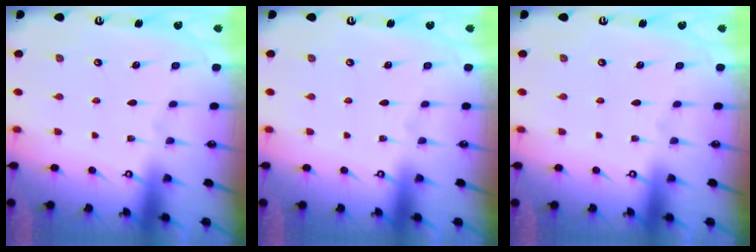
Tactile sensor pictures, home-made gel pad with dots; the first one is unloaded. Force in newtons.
{"total": 0.0}
{"total": 0.0}